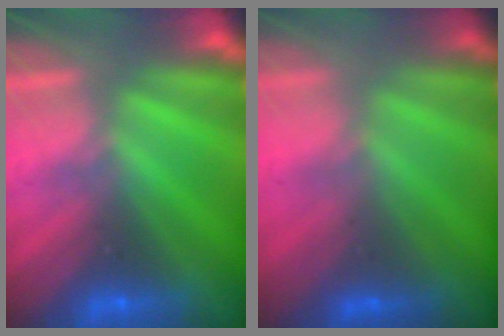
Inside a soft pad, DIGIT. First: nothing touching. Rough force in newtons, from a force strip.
{"total": 1.8}